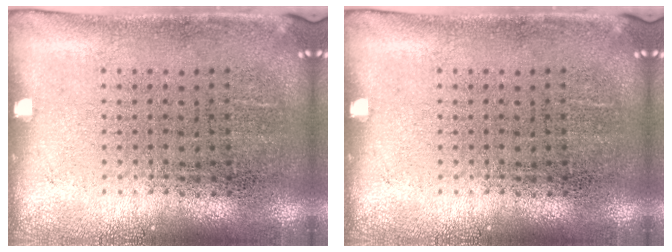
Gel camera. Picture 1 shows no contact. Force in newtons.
{"total": 0.0}